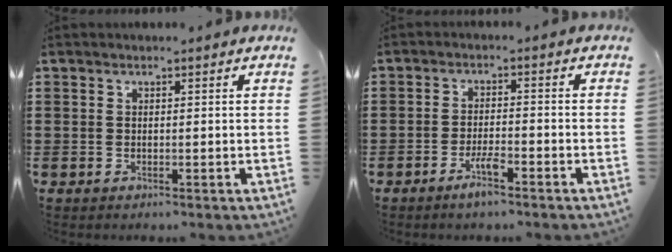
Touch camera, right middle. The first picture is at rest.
{"total": 3.7, "force": [-2.5, 0.5, 2.7], "torque": [-0.053, 0.003, -0.047]}